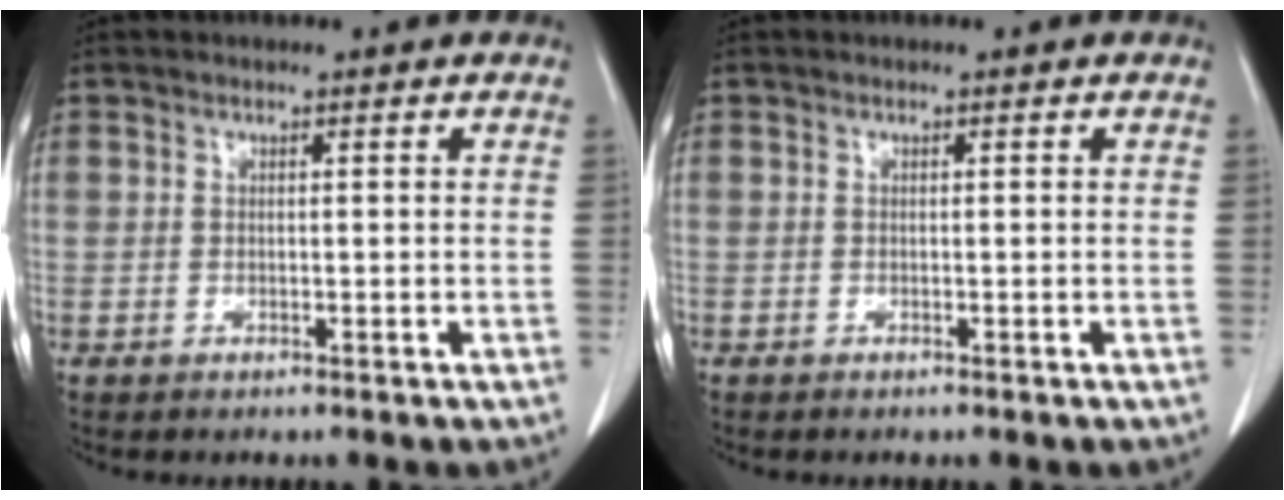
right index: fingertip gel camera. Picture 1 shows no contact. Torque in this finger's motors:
{"motor_torque": [-0.03, 0.00, 0.03, 0.02]}